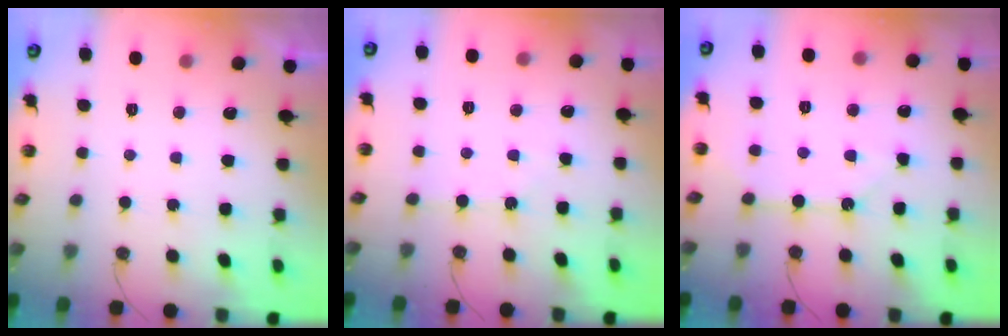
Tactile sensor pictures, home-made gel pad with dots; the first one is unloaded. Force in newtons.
{"total": 2.4, "press": 2.3, "slide": 0.3}
{"total": 9.9, "press": 9.9, "slide": 0.9}